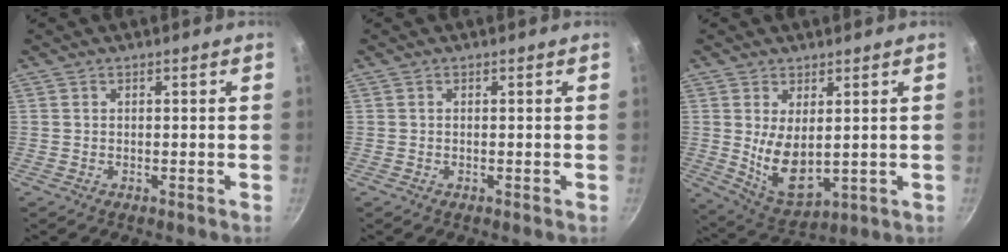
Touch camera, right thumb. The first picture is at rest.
{"total": 0.0}
{"total": 9.9, "force": [1.2, 5.0, 8.4], "torque": [-0.138, -0.027, 0.044]}